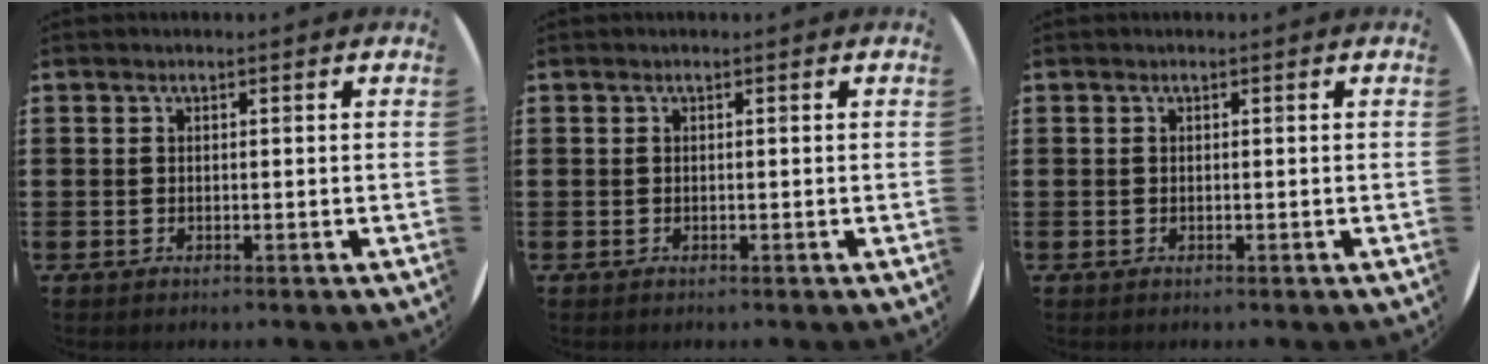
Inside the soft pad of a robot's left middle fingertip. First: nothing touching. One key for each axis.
{"total": 0.0}
{"total": 0.0}